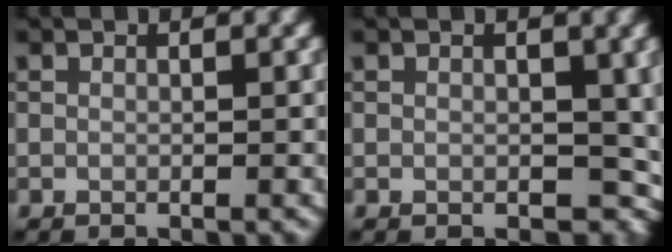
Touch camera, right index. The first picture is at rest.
{"total": 3.5, "force": [0.0, 2.5, 2.5], "torque": [-0.028, -0.009, 0.002]}